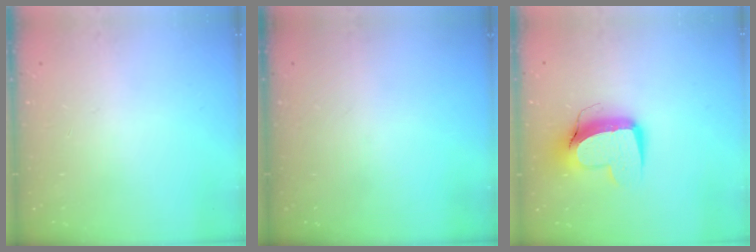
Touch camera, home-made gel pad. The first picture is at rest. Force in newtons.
{"total": 0.0}
{"total": 13.0, "press": 12.9, "slide": 1.7}